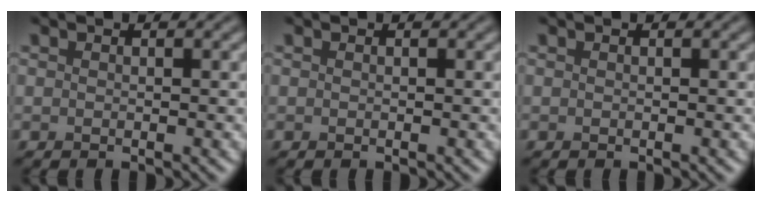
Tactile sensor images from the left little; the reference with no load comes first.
{"total": 0.0}
{"total": 0.0}